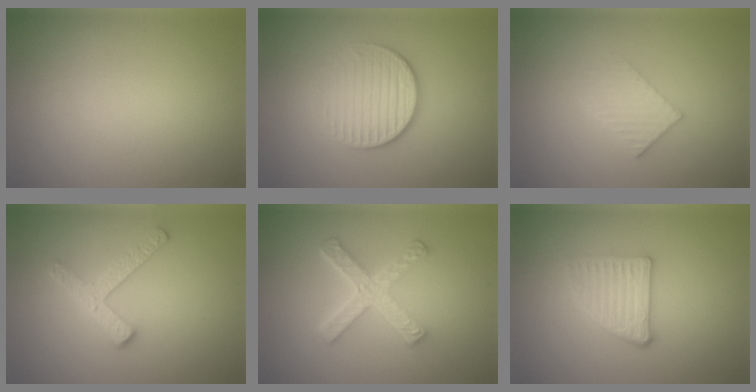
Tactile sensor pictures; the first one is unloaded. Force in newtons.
{"total": 4.2, "press": 2.8, "slide": 3.2}
{"total": 2.1, "press": 2.0, "slide": 0.3}
{"total": 2.8, "press": 2.5, "slide": 1.3}
{"total": 5.3, "press": 3.7, "slide": 3.8}
{"total": 2.7, "press": 2.4, "slide": 1.2}